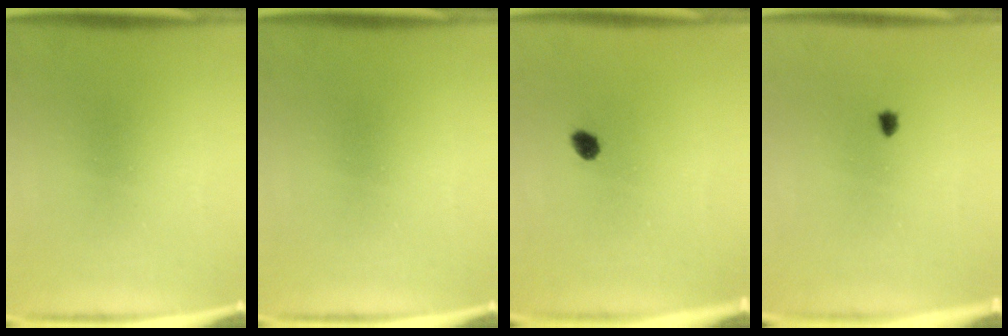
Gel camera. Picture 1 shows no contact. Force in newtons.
{"total": 0.0}
{"total": 2.2}
{"total": 0.6}